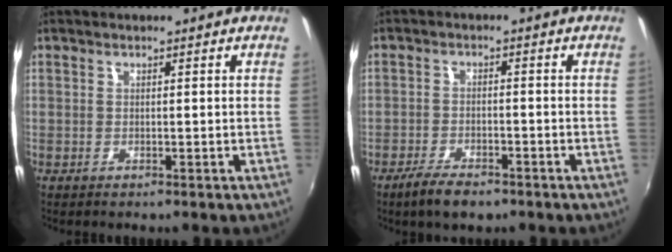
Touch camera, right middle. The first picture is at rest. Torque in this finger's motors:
{"motor_torque": [0.62, -0.60, -0.02, -0.01]}